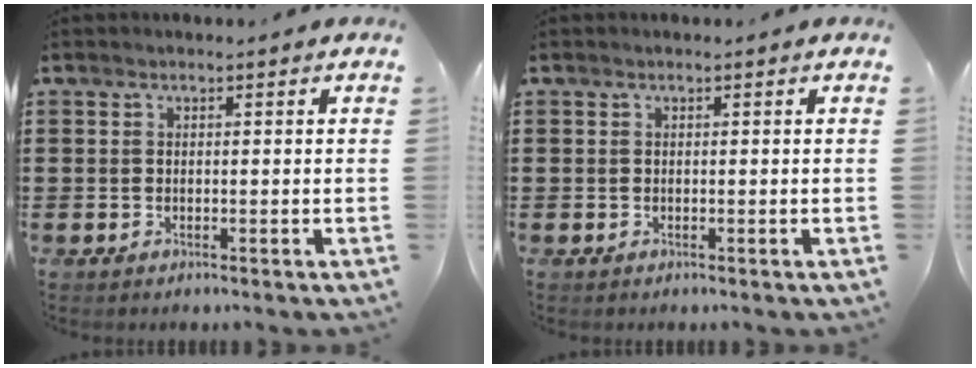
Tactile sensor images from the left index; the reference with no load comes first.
{"total": 0.0}